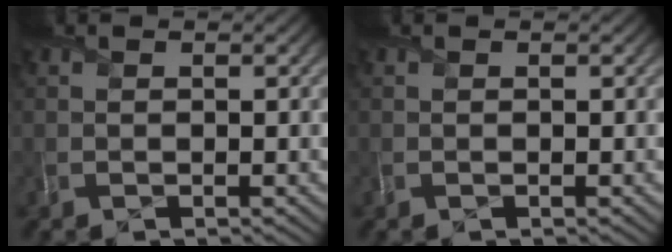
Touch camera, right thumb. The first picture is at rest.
{"total": 0.0}